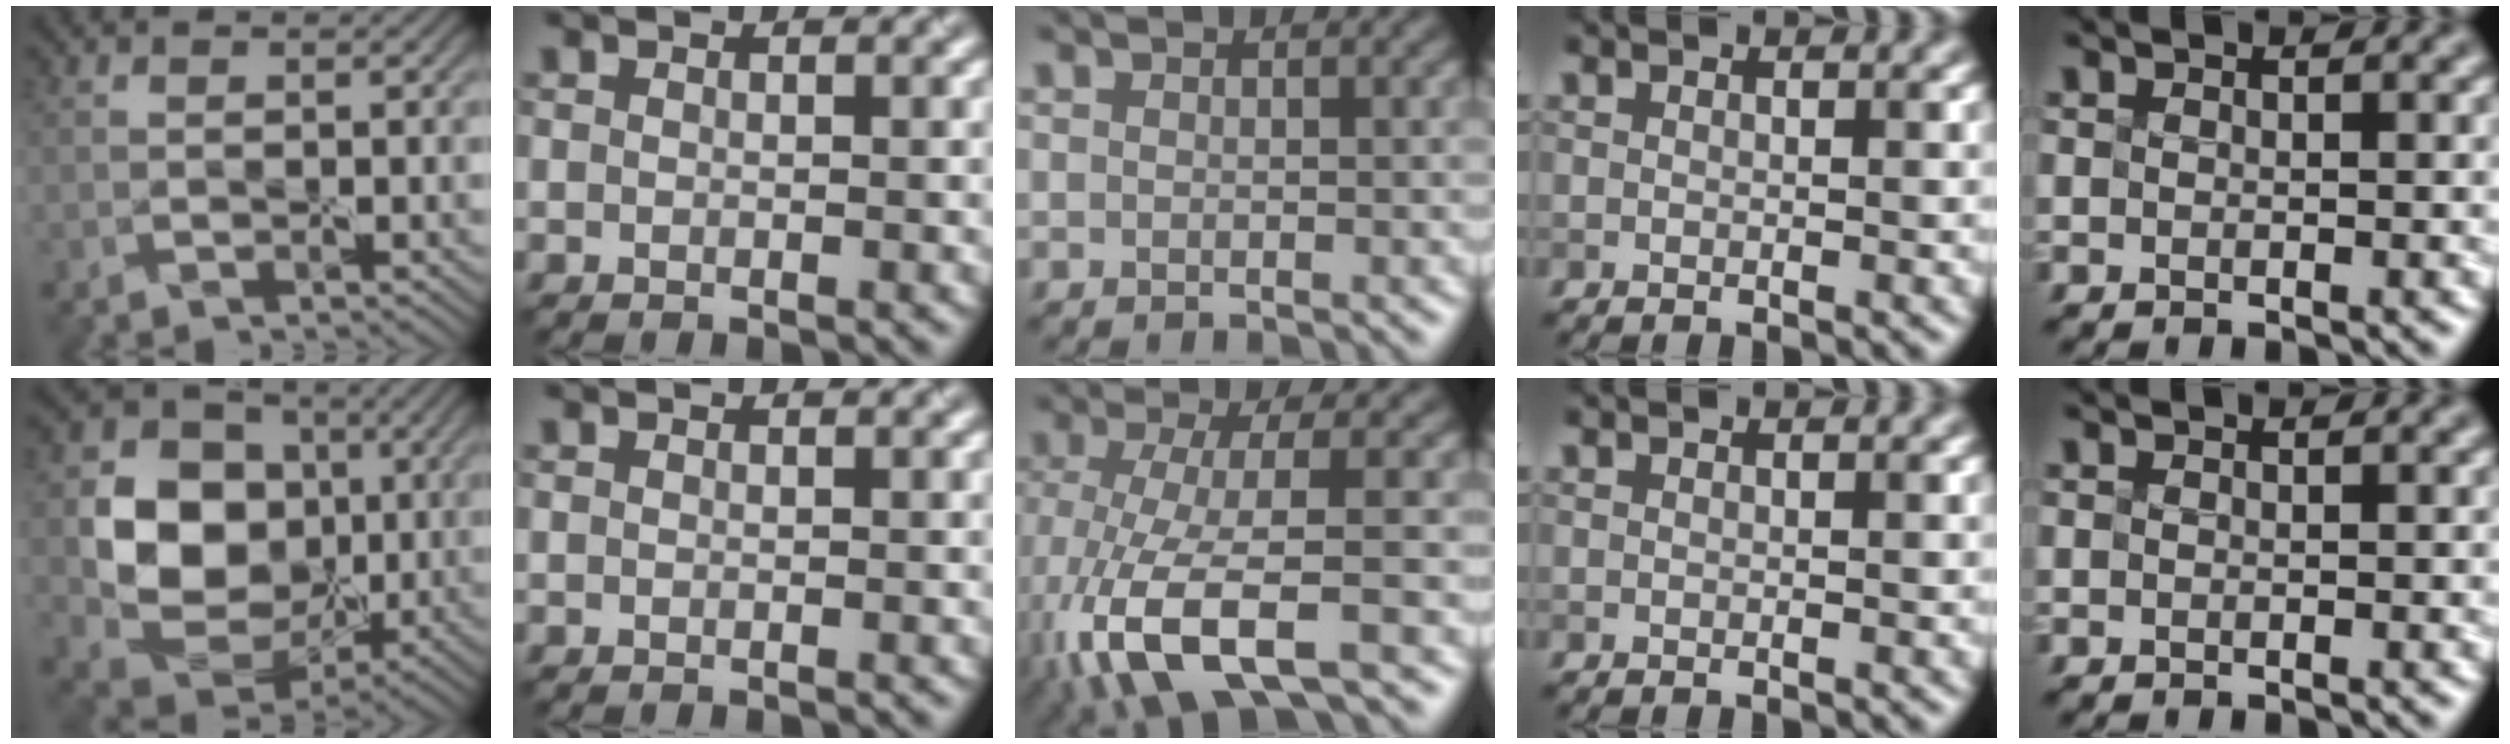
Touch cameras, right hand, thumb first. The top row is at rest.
{"thumb": {"total": 10.5, "force": [0.7, 9.1, 5.3], "torque": [-0.116, -0.001, 0.004]}, "middle": {"total": 9.7, "force": [-4.4, 3.0, 8.1], "torque": [-0.182, -0.017, -0.084]}}